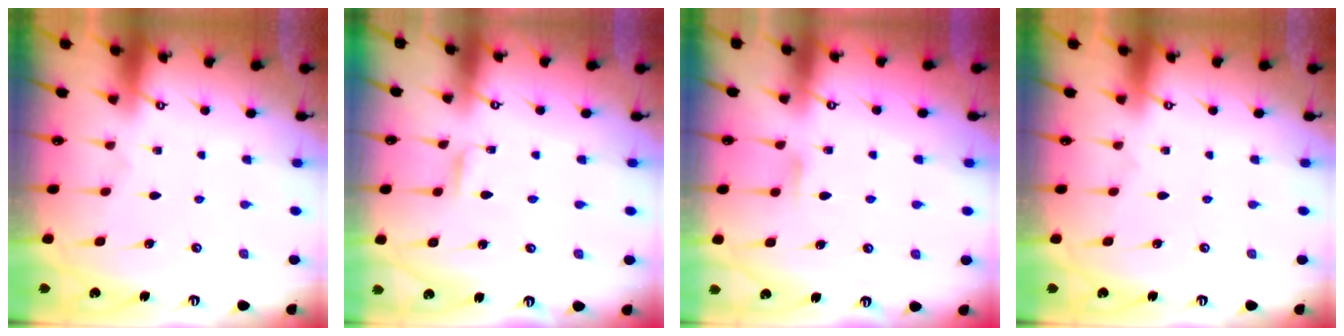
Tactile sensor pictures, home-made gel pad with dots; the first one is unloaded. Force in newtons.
{"total": 2.5, "press": 2.5, "slide": 0.3}
{"total": 5.1, "press": 5.0, "slide": 0.5}
{"total": 0.0}